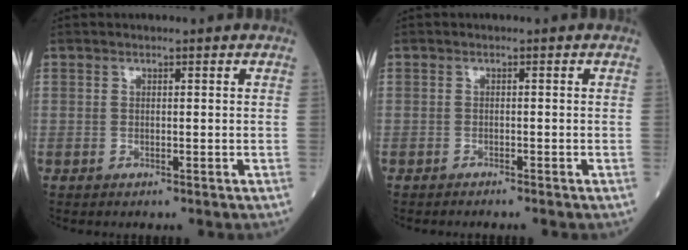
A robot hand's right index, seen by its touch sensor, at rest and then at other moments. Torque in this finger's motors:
{"motor_torque": [-0.05, -0.05, 0.05, -0.01]}